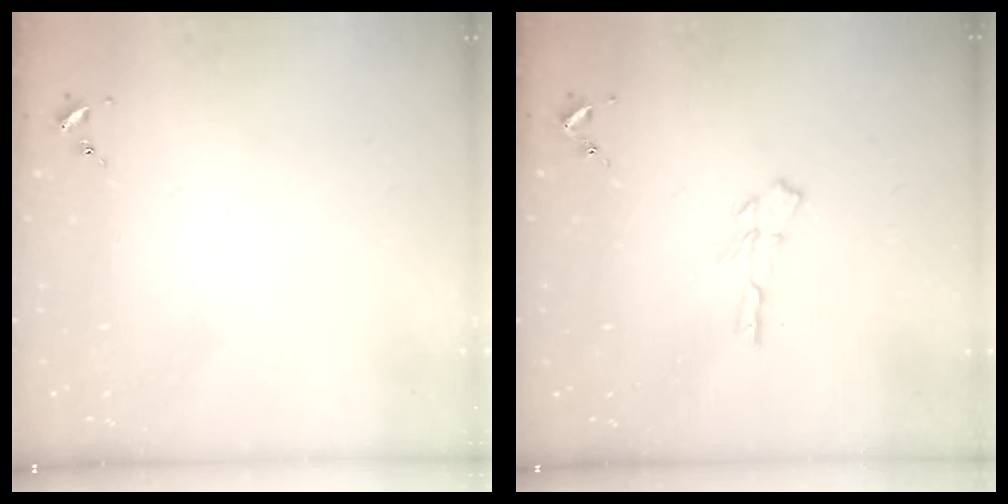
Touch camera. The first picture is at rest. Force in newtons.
{"total": 4.7, "press": 4.6, "slide": 0.5}